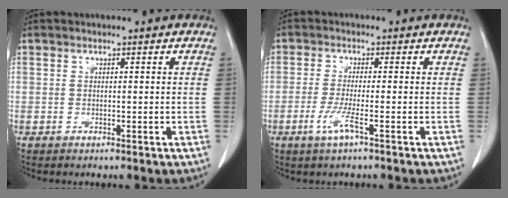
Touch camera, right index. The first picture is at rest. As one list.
[{"total": 3.7, "force": [-1.8, -0.1, 3.2], "torque": [-0.069, -0.009, -0.037]}]